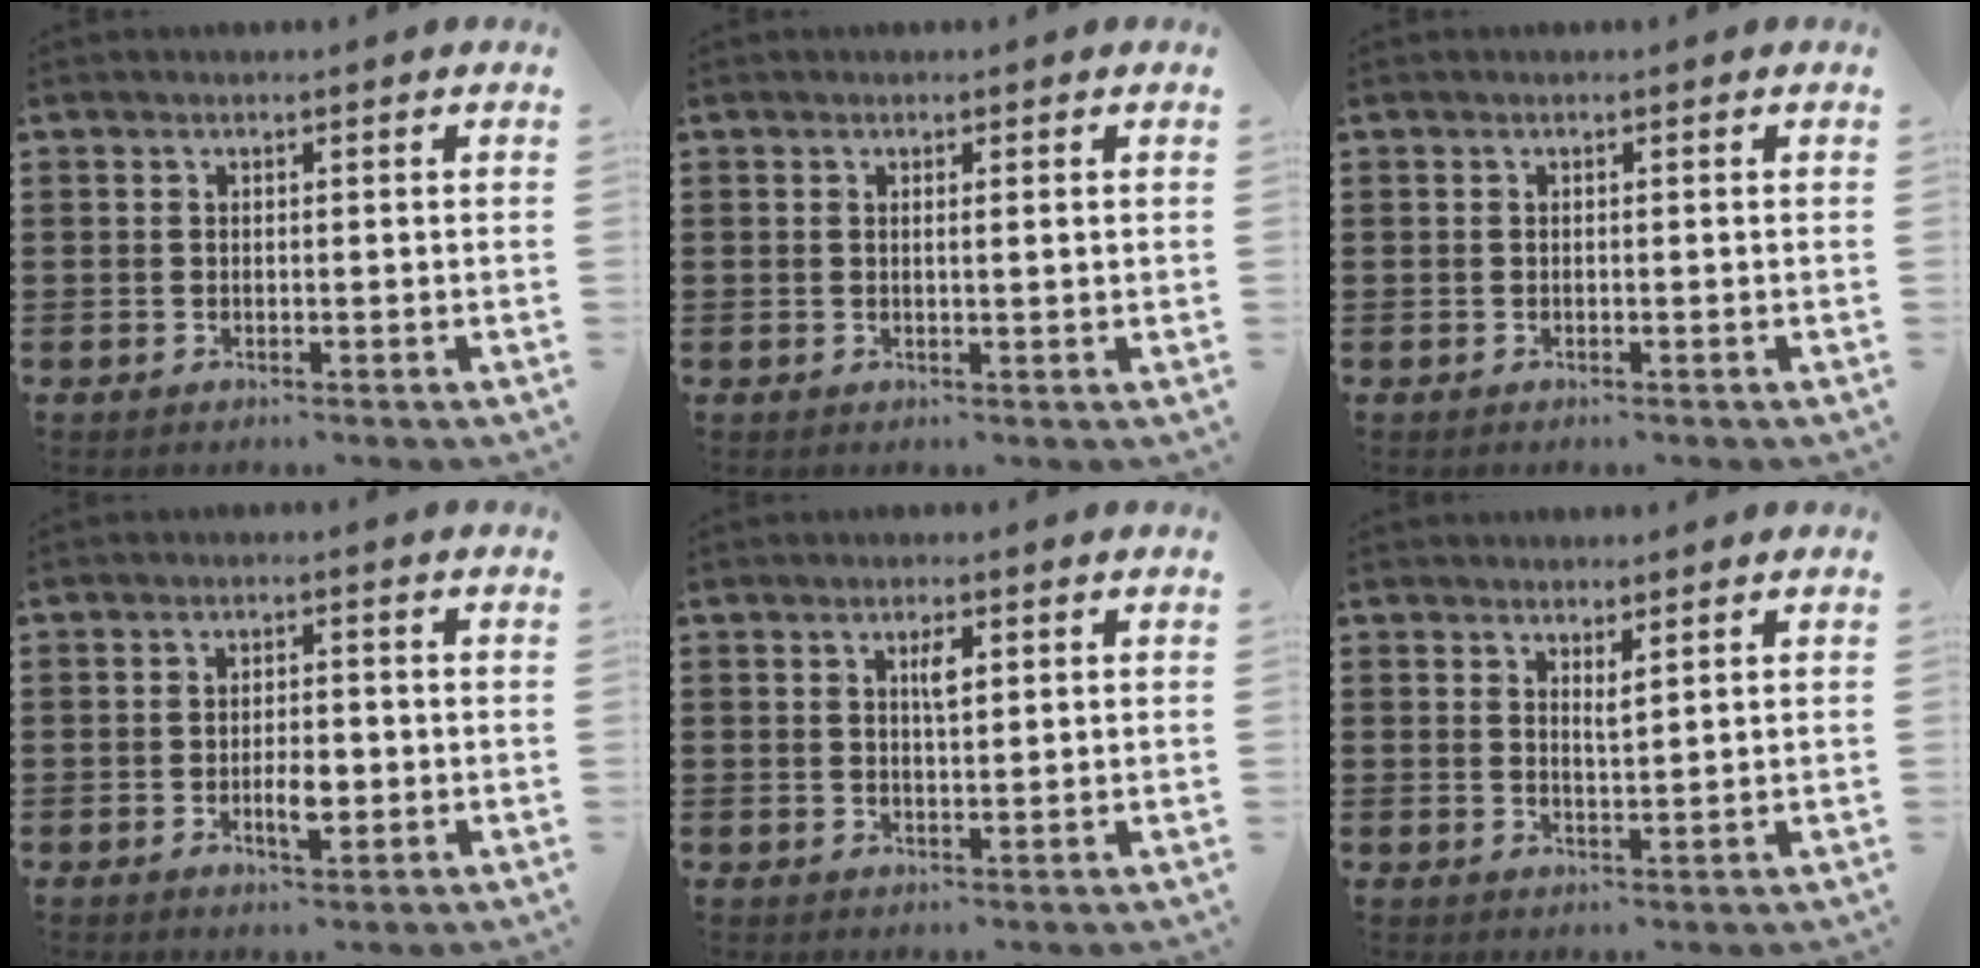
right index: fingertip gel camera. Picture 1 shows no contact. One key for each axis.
{"total": 0.8, "fx": 0.3, "fy": 0.0, "fz": 0.8, "tx": -0.016, "ty": -0.001, "tz": 0.005}
{"total": 0.0}
{"total": 4.1, "fx": -1.1, "fy": 1.6, "fz": 3.6, "tx": -0.070, "ty": 0.003, "tz": -0.020}
{"total": 2.5, "fx": 0.9, "fy": 0.7, "fz": 2.2, "tx": -0.039, "ty": 0.001, "tz": 0.012}
{"total": 1.7, "fx": 1.5, "fy": 0.2, "fz": 0.9, "tx": -0.011, "ty": -0.002, "tz": 0.025}